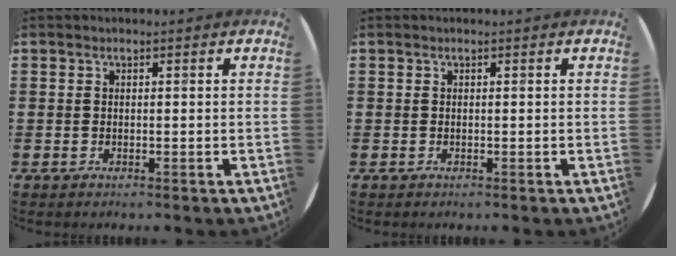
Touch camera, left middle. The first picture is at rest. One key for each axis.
{"total": 0.0}